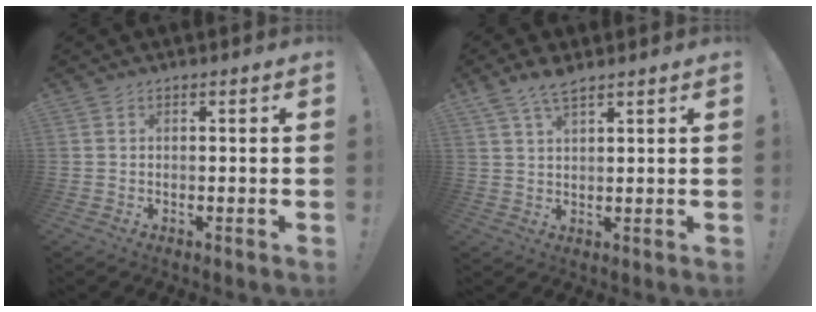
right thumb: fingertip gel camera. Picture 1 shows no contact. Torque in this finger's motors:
{"motor_torque": [-0.06, 1.40, 0.67, 0.21, 0.07]}